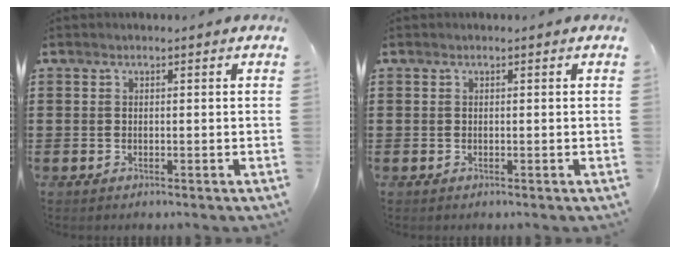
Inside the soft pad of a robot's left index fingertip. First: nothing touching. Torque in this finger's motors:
{"motor_torque": [0.00, 0.00, 0.00, 0.01]}